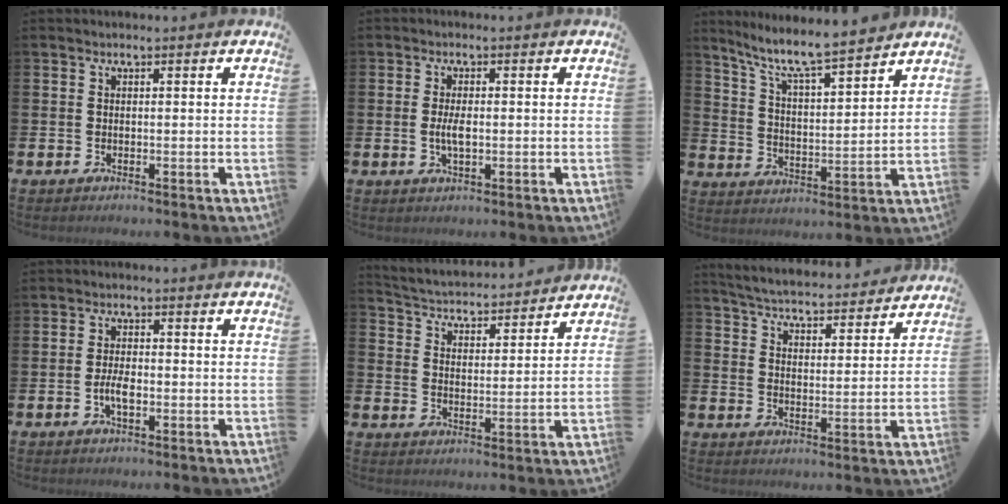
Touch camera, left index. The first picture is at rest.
{"total": 2.9, "force": [-0.1, 1.1, 2.6], "torque": [-0.048, 0.001, -0.003]}
{"total": 8.4, "force": [7.7, 0.6, 3.2], "torque": [-0.095, -0.051, 0.134]}
{"total": 3.1, "force": [-0.8, 1.3, 2.7], "torque": [-0.047, 0.001, -0.016]}
{"total": 4.4, "force": [4.3, 0.8, 0.2], "torque": [-0.030, -0.040, 0.069]}
{"total": 5.5, "force": [5.4, 0.6, 0.5], "torque": [-0.038, -0.043, 0.093]}